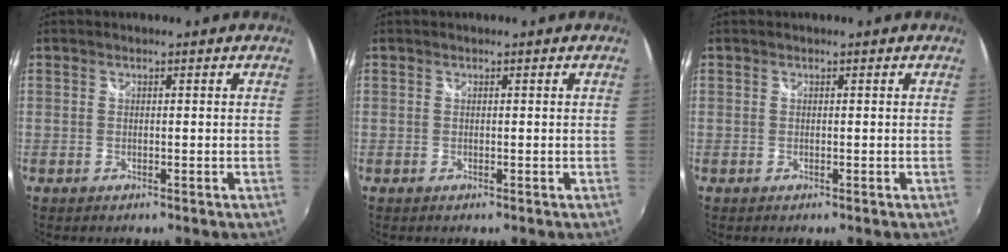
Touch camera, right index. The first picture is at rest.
{"total": 0.0}
{"total": 0.0}